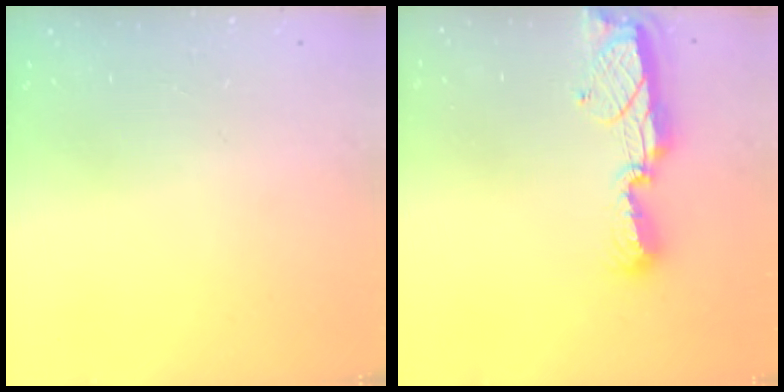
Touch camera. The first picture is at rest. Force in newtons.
{"total": 9.9, "press": 9.7, "slide": 2.0}